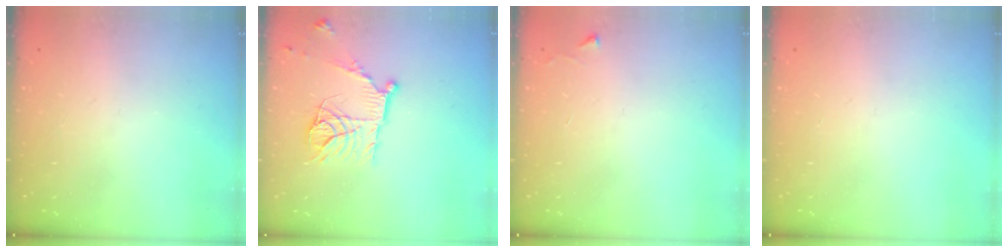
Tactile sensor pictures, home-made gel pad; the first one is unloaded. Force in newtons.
{"total": 14.9, "press": 14.8, "slide": 1.4}
{"total": 2.3, "press": 2.3, "slide": 0.4}
{"total": 0.0}